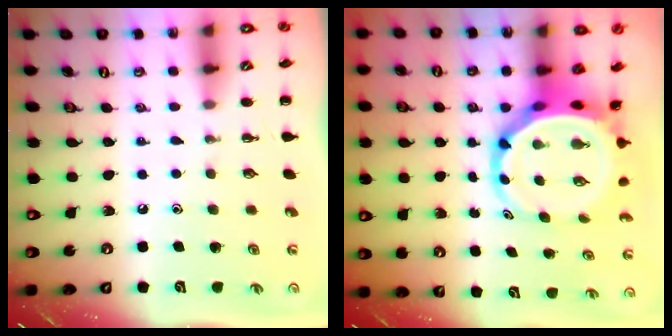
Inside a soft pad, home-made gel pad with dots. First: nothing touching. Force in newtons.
{"total": 8.1, "press": 7.8, "slide": 2.2}